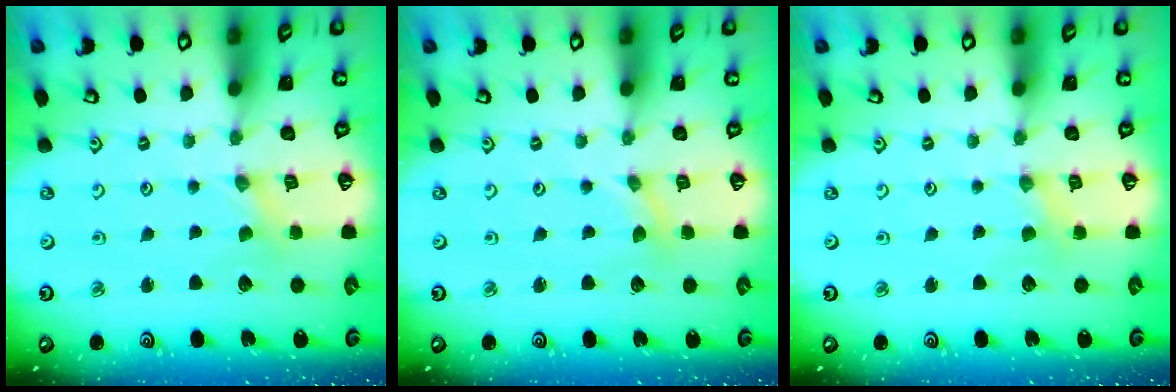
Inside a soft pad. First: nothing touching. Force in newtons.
{"total": 0.8, "press": 0.8, "slide": 0.0}
{"total": 1.7, "press": 1.7, "slide": 0.3}